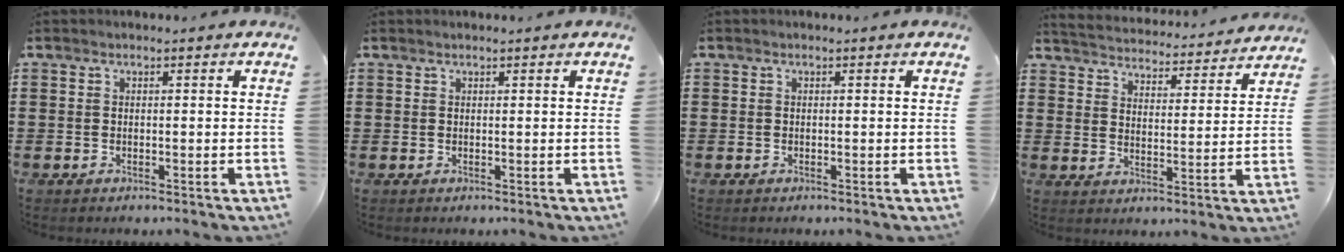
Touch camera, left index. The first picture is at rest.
{"total": 0.0}
{"total": 0.0}
{"total": 4.0, "force": [4.0, -0.2, -0.3], "torque": [-0.021, -0.038, 0.063]}